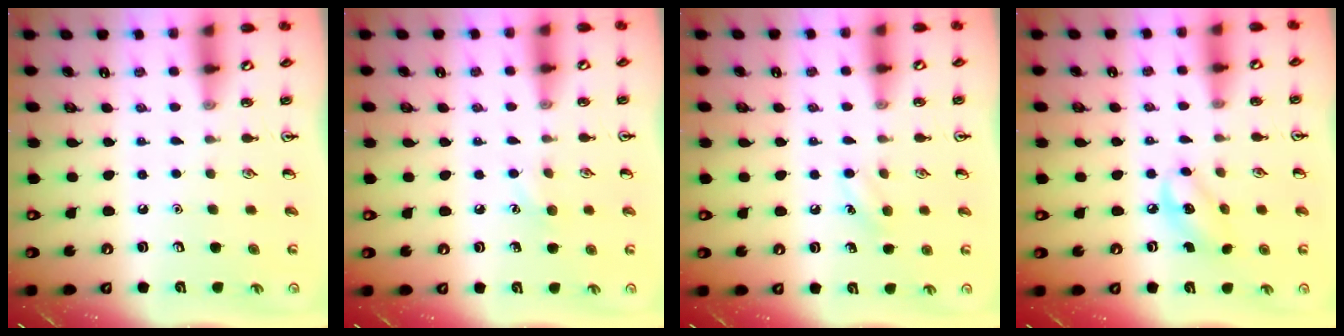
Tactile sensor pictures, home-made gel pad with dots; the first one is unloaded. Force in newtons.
{"total": 5.9, "press": 5.7, "slide": 1.7}
{"total": 6.5, "press": 6.1, "slide": 2.0}
{"total": 6.0, "press": 5.9, "slide": 0.9}